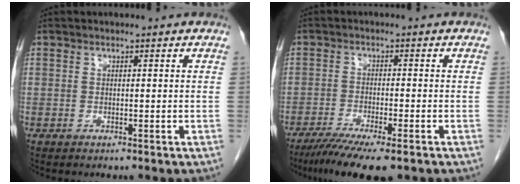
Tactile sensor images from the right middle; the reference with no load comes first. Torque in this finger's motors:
{"motor_torque": [1.24, -0.90, 0.14, 0.07]}